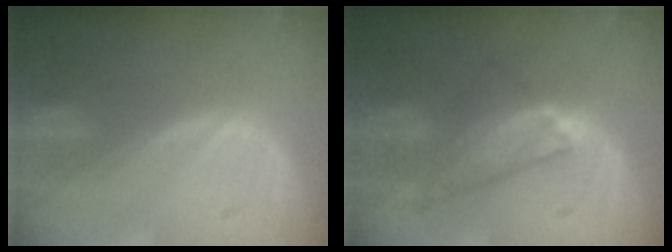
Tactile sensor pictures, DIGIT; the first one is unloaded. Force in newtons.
{"total": 7.2, "press": 6.5, "slide": 3.2}